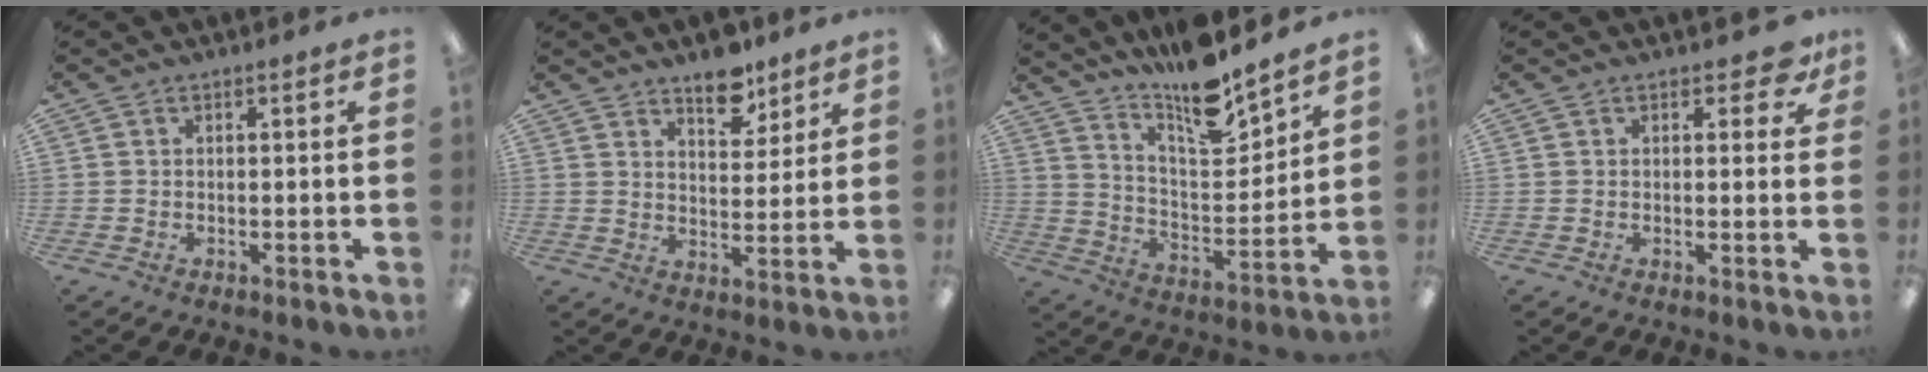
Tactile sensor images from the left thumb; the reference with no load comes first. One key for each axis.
{"total": 8.6, "fx": 6.7, "fy": 4.0, "fz": 3.6, "tx": -0.024, "ty": -0.048, "tz": 0.114}
{"total": 14.3, "fx": 12.3, "fy": 3.1, "fz": 6.6, "tx": -0.112, "ty": -0.093, "tz": 0.210}
{"total": 4.5, "fx": 2.5, "fy": 2.5, "fz": 2.9, "tx": -0.030, "ty": -0.003, "tz": 0.041}